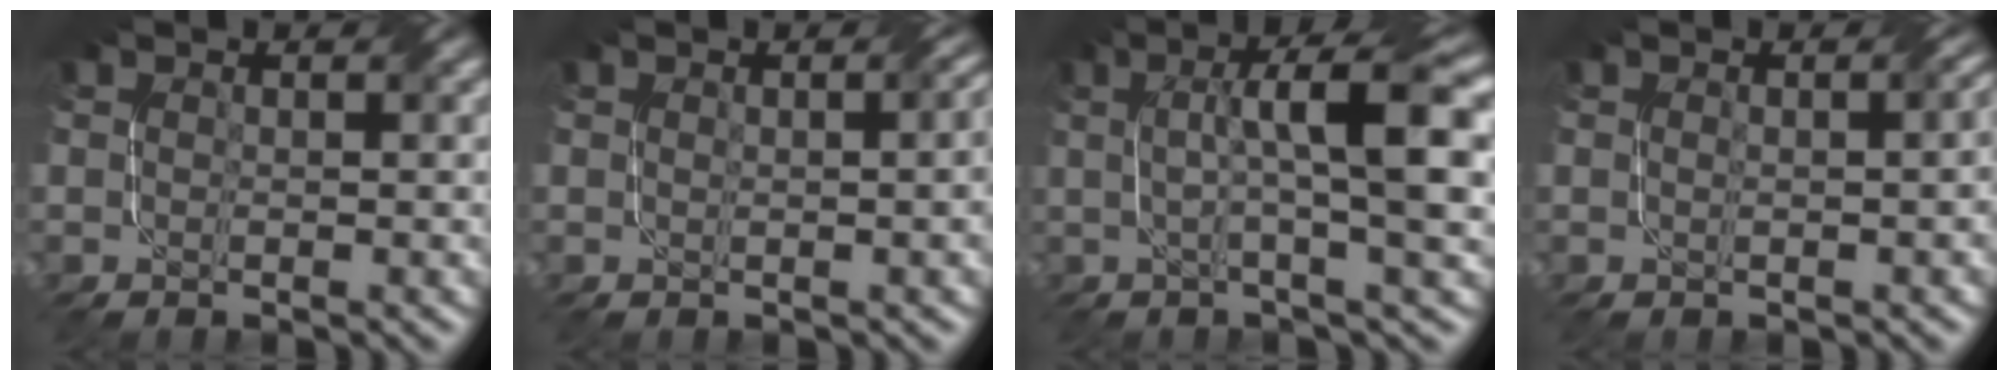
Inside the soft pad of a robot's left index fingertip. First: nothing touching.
{"total": 3.6, "force": [0.4, 1.5, 3.3], "torque": [-0.026, 0.012, 0.007]}
{"total": 8.8, "force": [1.6, 1.6, 8.5], "torque": [-0.115, 0.017, 0.022]}
{"total": 3.3, "force": [0.4, 1.5, 2.9], "torque": [-0.017, 0.018, -0.001]}